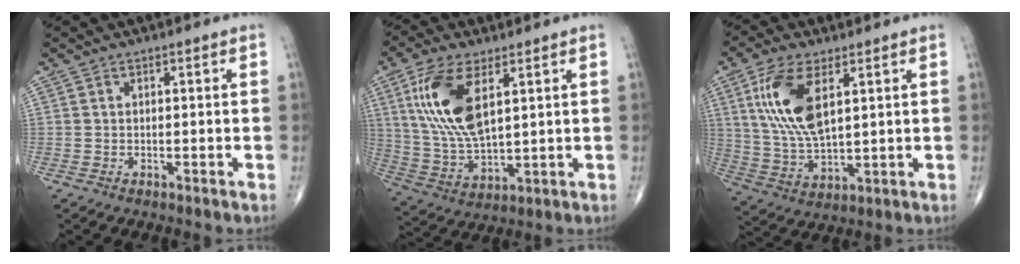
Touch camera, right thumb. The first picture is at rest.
{"total": 14.5, "force": [5.2, 6.4, 11.9], "torque": [-0.247, -0.018, 0.109]}
{"total": 13.1, "force": [4.6, 5.8, 10.8], "torque": [-0.224, -0.016, 0.097]}